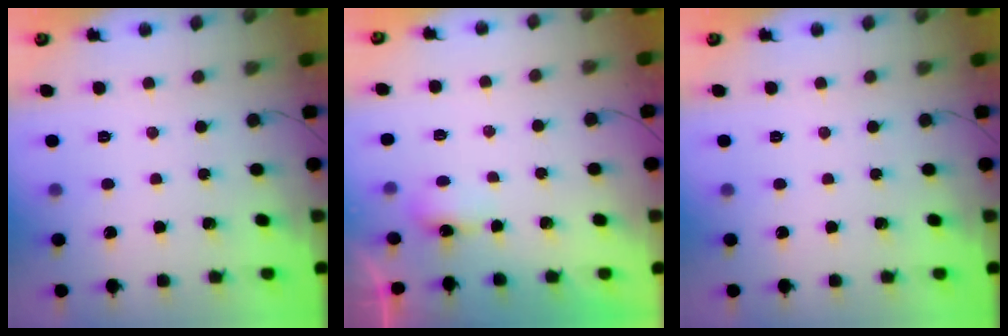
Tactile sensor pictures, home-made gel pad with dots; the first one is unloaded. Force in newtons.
{"total": 7.9, "press": 3.5, "slide": 7.0}
{"total": 0.0}